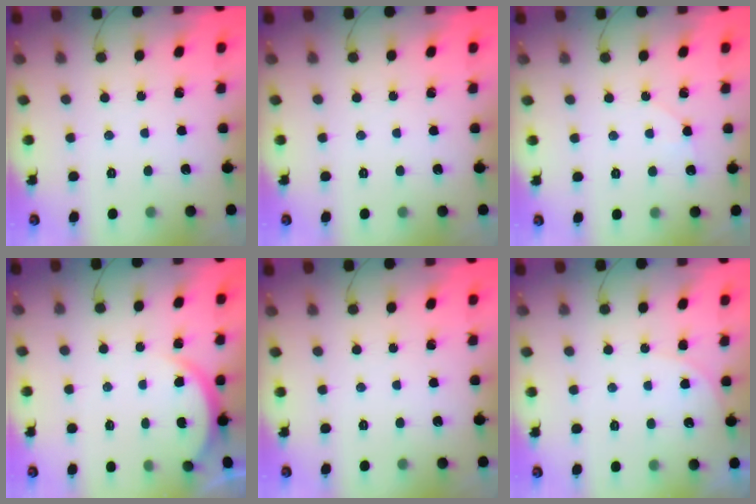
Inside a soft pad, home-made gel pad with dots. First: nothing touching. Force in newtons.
{"total": 0.0}
{"total": 4.2, "press": 3.6, "slide": 2.1}
{"total": 4.2, "press": 4.2, "slide": 0.4}
{"total": 0.0}
{"total": 4.7, "press": 4.7, "slide": 0.3}